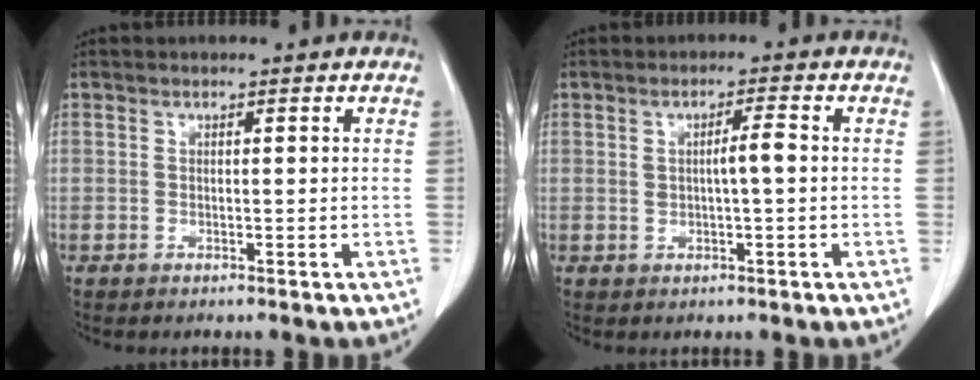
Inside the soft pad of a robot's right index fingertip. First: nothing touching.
{"total": 3.1, "force": [0.2, 0.3, 3.1], "torque": [-0.053, 0.003, 0.004]}